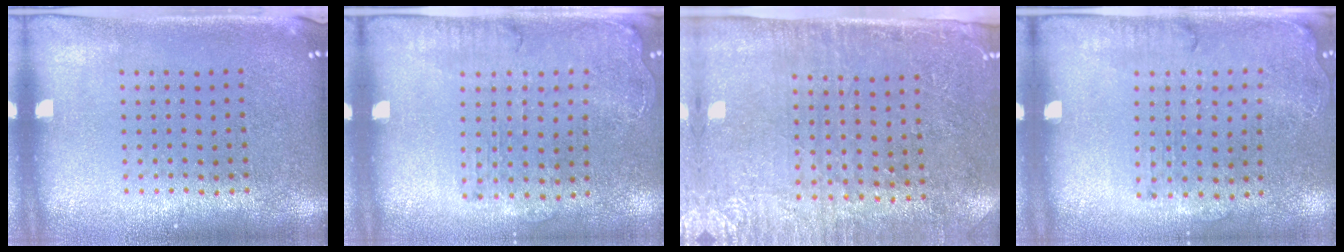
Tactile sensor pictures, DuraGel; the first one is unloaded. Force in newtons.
{"total": 1.4, "press": 1.2, "slide": 0.7}
{"total": 3.0, "press": 2.6, "slide": 1.4}
{"total": 1.7, "press": 1.2, "slide": 1.2}